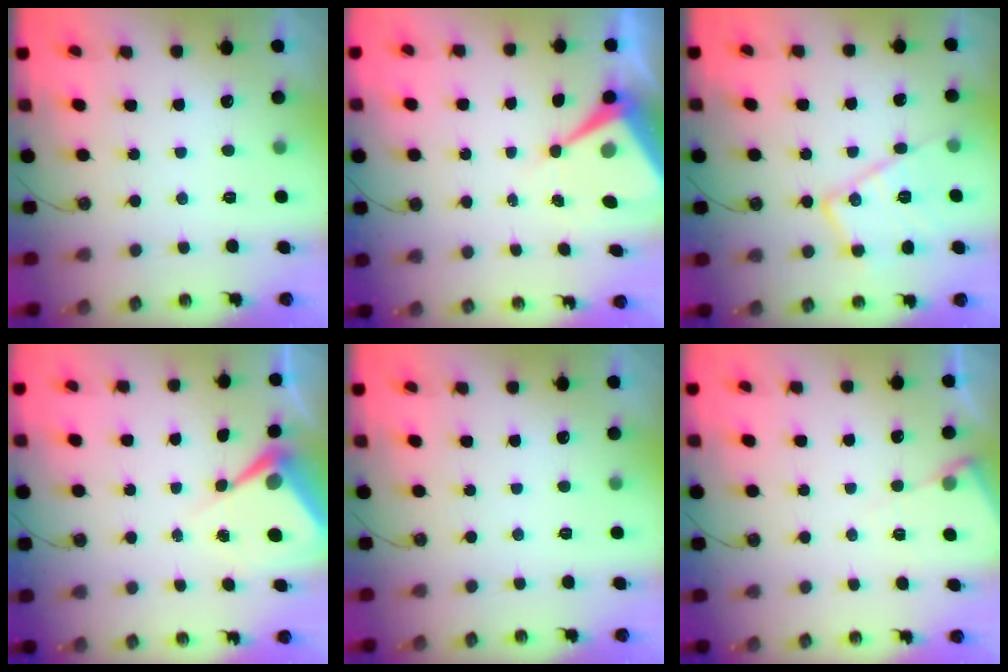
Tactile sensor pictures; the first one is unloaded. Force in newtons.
{"total": 9.7, "press": 9.7, "slide": 0.8}
{"total": 15.3, "press": 15.3, "slide": 0.5}
{"total": 7.9, "press": 7.9, "slide": 0.5}
{"total": 0.0}
{"total": 5.5, "press": 5.5, "slide": 0.5}